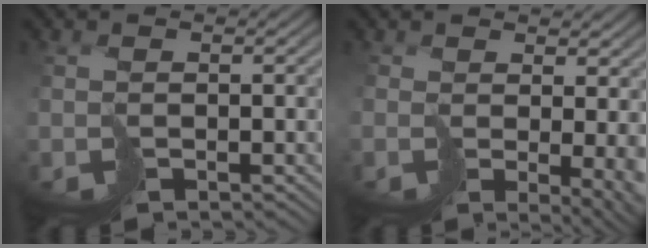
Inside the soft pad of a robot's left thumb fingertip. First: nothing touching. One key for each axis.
{"total": 4.8, "fx": -0.3, "fy": 1.3, "fz": 4.6, "tx": -0.067, "ty": -0.022, "tz": 0.009}